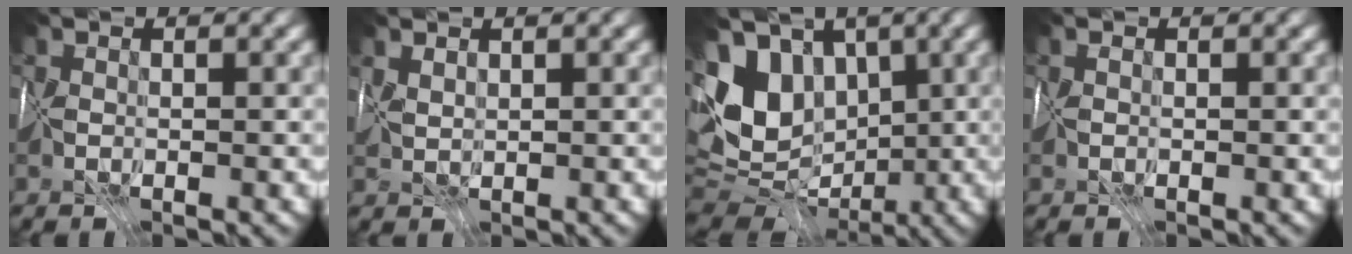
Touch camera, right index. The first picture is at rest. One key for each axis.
{"total": 1.4, "fx": 1.3, "fy": -0.3, "fz": -0.3, "tx": -0.003, "ty": 0.008, "tz": 0.027}
{"total": 8.3, "fx": 1.5, "fy": 6.2, "fz": 5.3, "tx": -0.112, "ty": 0.006, "tz": 0.013}
{"total": 0.0}